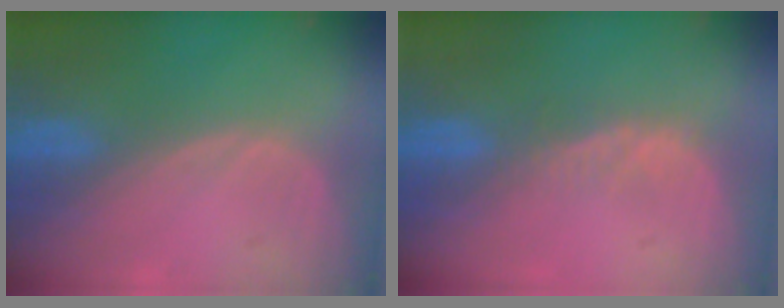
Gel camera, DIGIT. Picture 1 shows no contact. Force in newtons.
{"total": 2.3, "press": 1.9, "slide": 1.4}